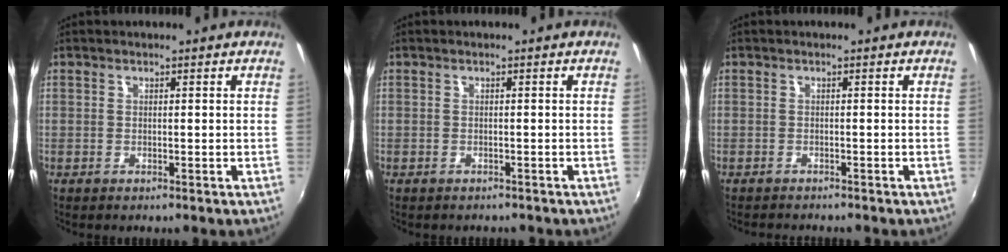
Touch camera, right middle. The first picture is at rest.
{"total": 1.4, "force": [-1.2, 0.6, 0.3], "torque": [-0.012, -0.006, -0.015]}
{"total": 2.3, "force": [-2.2, 0.2, 0.5], "torque": [-0.021, -0.015, -0.038]}